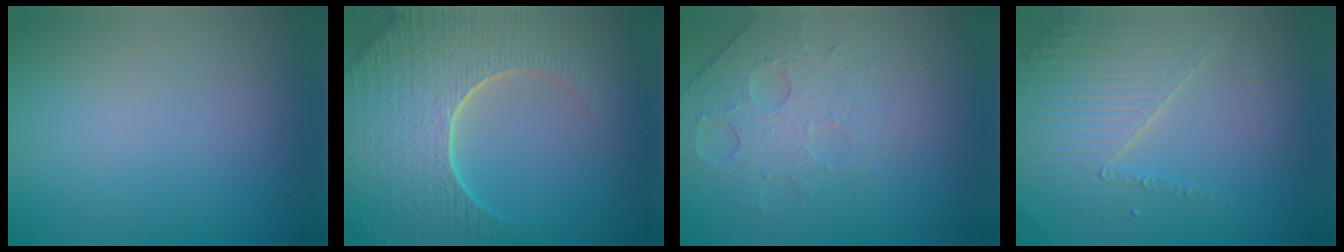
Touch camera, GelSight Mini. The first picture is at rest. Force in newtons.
{"total": 9.1, "press": 6.5, "slide": 6.3}
{"total": 4.9, "press": 3.2, "slide": 3.7}
{"total": 4.0, "press": 3.8, "slide": 1.2}